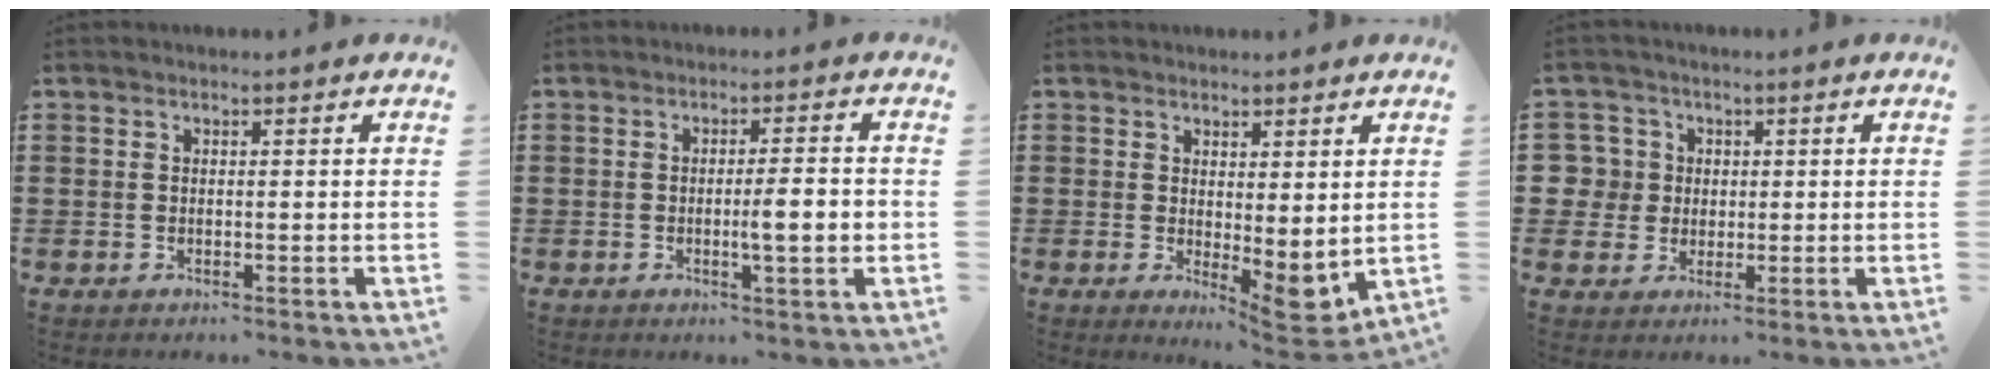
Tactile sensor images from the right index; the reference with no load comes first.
{"total": 5.0, "force": [-0.6, 0.5, 4.9], "torque": [-0.075, -0.005, -0.016]}
{"total": 3.6, "force": [0.6, 1.3, 3.4], "torque": [-0.049, -0.019, 0.011]}
{"total": 4.9, "force": [0.5, 4.8, 0.7], "torque": [-0.043, 0.013, 0.006]}